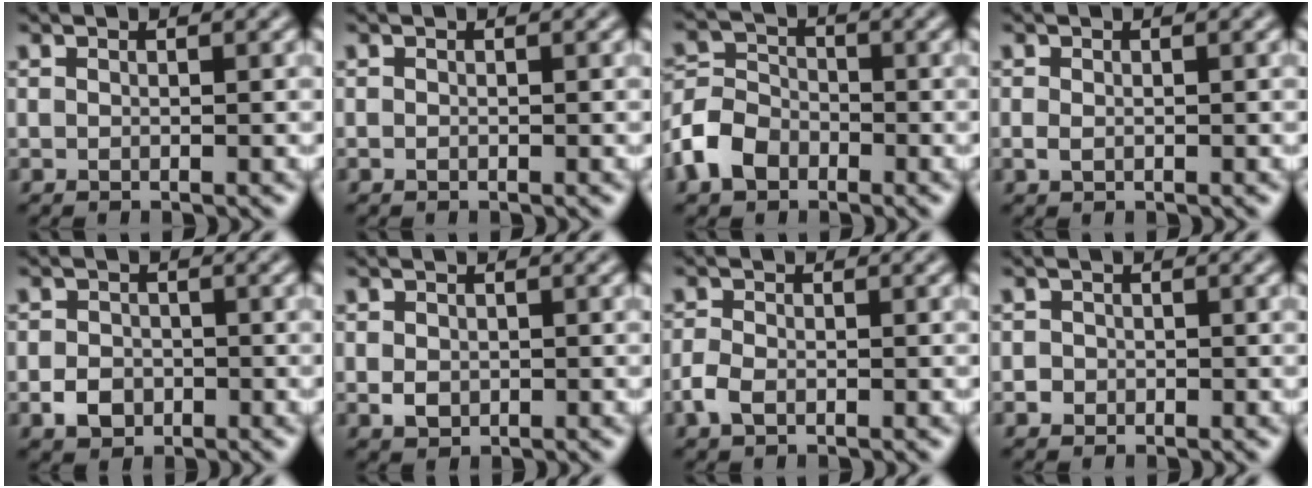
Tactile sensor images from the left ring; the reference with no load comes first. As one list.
[{"total": 0.0}, {"total": 4.5, "force": [-2.5, 3.2, 2.0], "torque": [-0.045, 0.004, -0.059]}, {"total": 0.7, "force": [-0.1, 0.5, 0.5], "torque": [-0.011, -0.003, -0.002]}, {"total": 2.4, "force": [-0.9, 1.9, 1.1], "torque": [-0.013, 0.000, -0.022]}, {"total": 1.6, "force": [-0.2, 1.3, 0.9], "torque": [-0.017, -0.004, -0.005]}, {"total": 1.9, "force": [-0.8, 1.2, 1.2], "torque": [-0.025, 0.000, -0.021]}, {"total": 0.9, "force": [-0.3, 0.8, 0.1], "torque": [0.005, -0.002, -0.006]}]